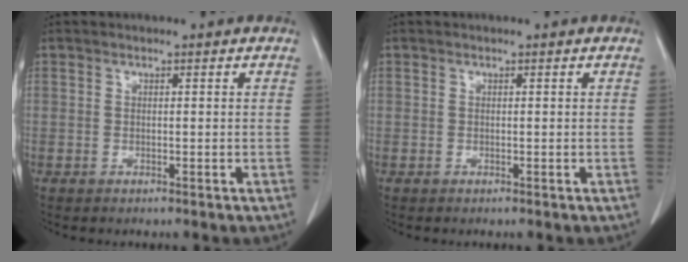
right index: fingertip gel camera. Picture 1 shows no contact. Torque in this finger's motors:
{"motor_torque": [0.08, 0.01, -0.03, 0.00]}